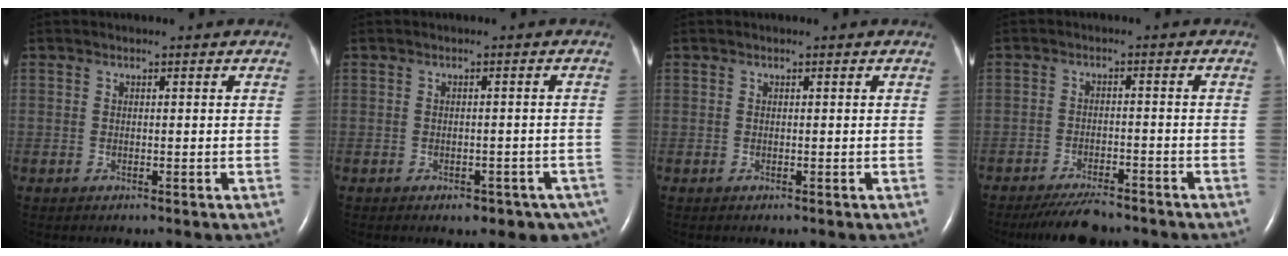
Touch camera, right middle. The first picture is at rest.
{"total": 7.0, "force": [-4.8, 3.8, 3.4], "torque": [-0.020, 0.008, -0.056]}
{"total": 0.0}
{"total": 6.4, "force": [-5.7, 1.3, 2.5], "torque": [-0.047, -0.016, -0.094]}